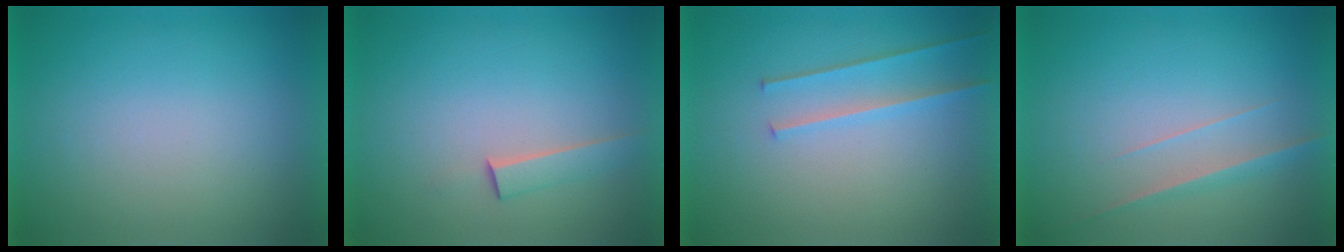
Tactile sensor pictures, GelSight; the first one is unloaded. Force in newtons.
{"total": 1.5}
{"total": 2.2}
{"total": 2.9}